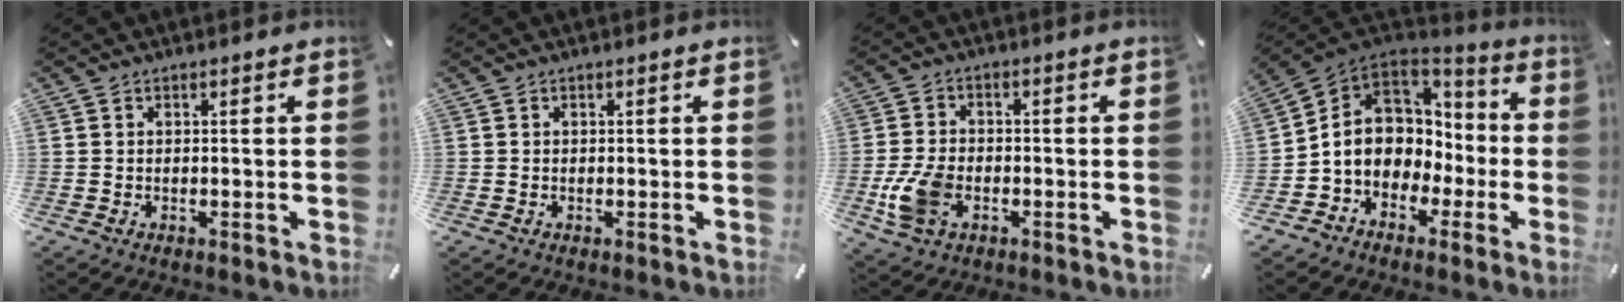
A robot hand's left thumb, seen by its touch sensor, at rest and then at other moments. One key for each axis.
{"total": 0.0}
{"total": 8.6, "fx": -2.7, "fy": 5.6, "fz": 5.9, "tx": -0.137, "ty": 0.005, "tz": -0.049}
{"total": 10.7, "fx": -1.5, "fy": 9.6, "fz": 4.4, "tx": -0.114, "ty": -0.003, "tz": -0.023}